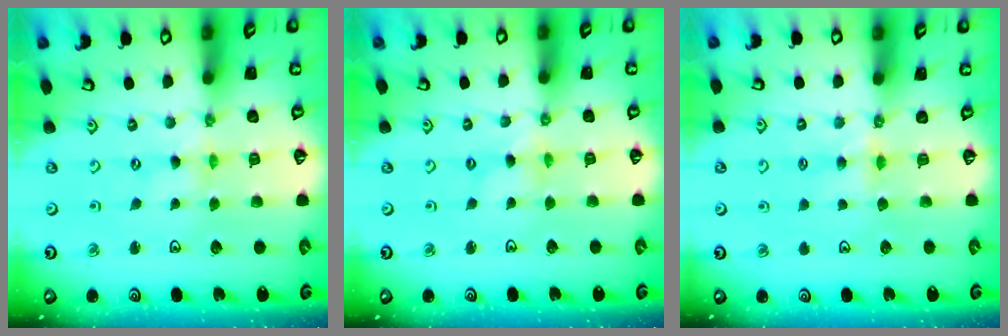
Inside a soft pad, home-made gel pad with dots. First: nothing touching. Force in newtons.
{"total": 2.5, "press": 2.5, "slide": 0.2}
{"total": 5.2, "press": 5.1, "slide": 0.7}